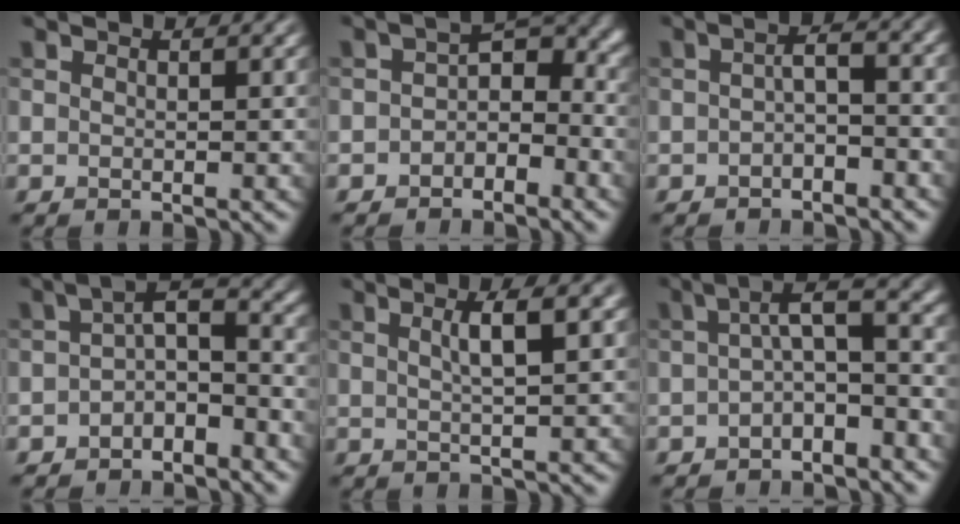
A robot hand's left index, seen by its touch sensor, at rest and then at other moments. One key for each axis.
{"total": 3.4, "fx": -1.4, "fy": 2.1, "fz": 2.2, "tx": -0.025, "ty": 0.010, "tz": -0.034}
{"total": 2.5, "fx": -1.1, "fy": 0.8, "fz": 2.0, "tx": -0.037, "ty": 0.007, "tz": -0.025}
{"total": 4.5, "fx": -2.0, "fy": 2.0, "fz": 3.5, "tx": -0.057, "ty": 0.015, "tz": -0.046}
{"total": 3.7, "fx": 0.9, "fy": 1.0, "fz": 3.5, "tx": -0.044, "ty": 0.011, "tz": 0.010}
{"total": 5.4, "fx": -0.7, "fy": 1.8, "fz": 5.0, "tx": -0.073, "ty": 0.018, "tz": -0.025}